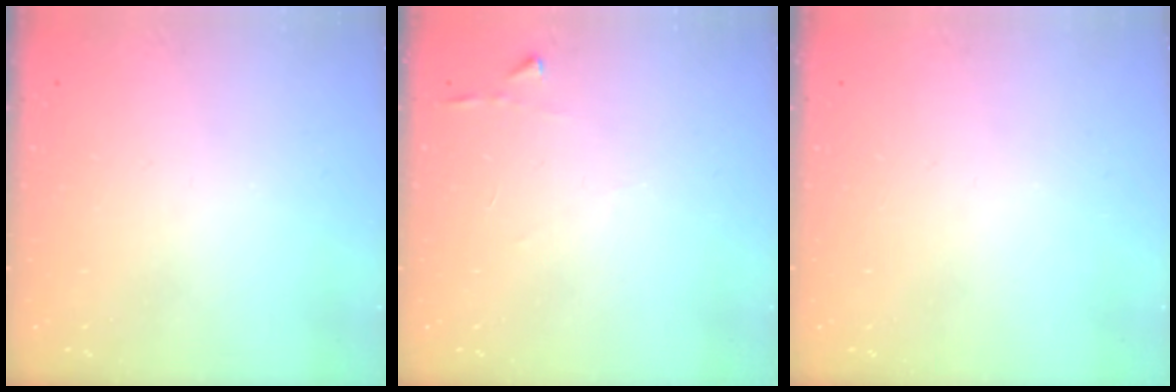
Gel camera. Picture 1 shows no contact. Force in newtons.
{"total": 2.9, "press": 2.9, "slide": 0.3}
{"total": 0.0}